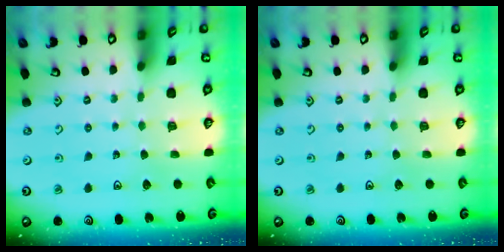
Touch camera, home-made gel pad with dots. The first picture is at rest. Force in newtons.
{"total": 0.0}